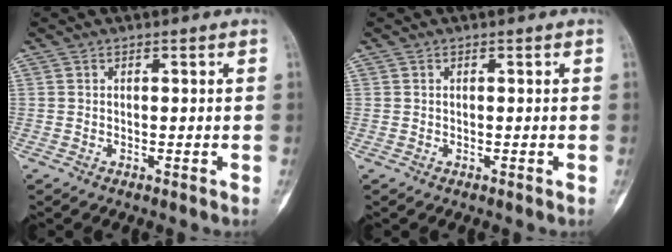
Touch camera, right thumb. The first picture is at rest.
{"total": 0.0}